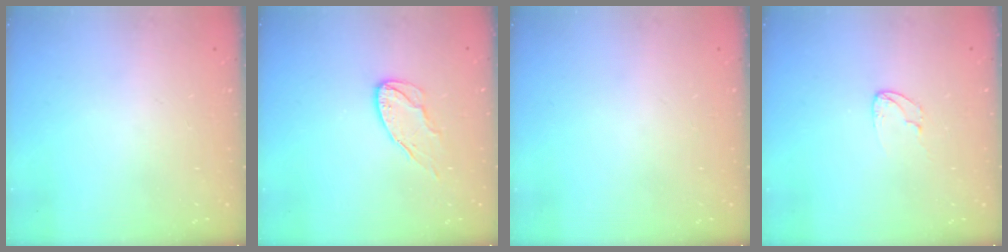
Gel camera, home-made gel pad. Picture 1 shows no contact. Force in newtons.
{"total": 7.5, "press": 7.5, "slide": 0.2}
{"total": 0.0}
{"total": 4.4, "press": 4.4, "slide": 0.3}